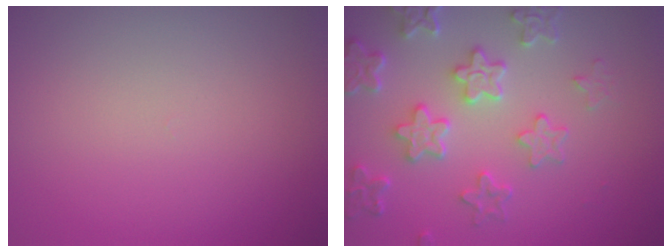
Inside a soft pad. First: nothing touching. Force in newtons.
{"total": 5.6, "press": 4.4, "slide": 3.4}